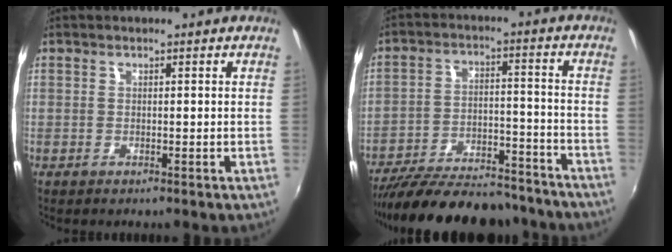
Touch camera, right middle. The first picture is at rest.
{"total": 24.7, "force": [-21.5, 7.3, 9.8], "torque": [-0.192, -0.005, -0.297]}